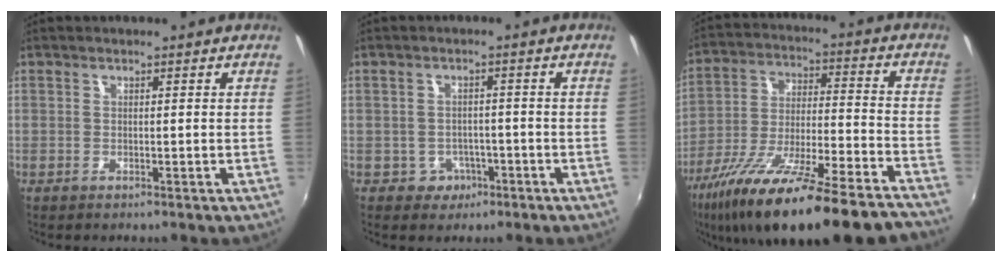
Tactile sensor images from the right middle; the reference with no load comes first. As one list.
[{"total": 3.8, "force": [-1.9, 3.3, 0.6], "torque": [-0.021, 0.009, -0.021]}, {"total": 27.2, "force": [-21.7, 3.7, 16.0], "torque": [-0.280, -0.068, -0.333]}]